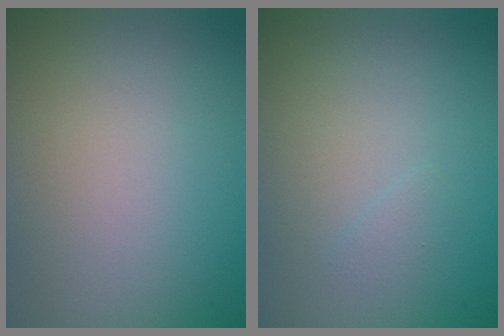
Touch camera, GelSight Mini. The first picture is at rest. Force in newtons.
{"total": 0.7, "press": 0.7, "slide": 0.1}